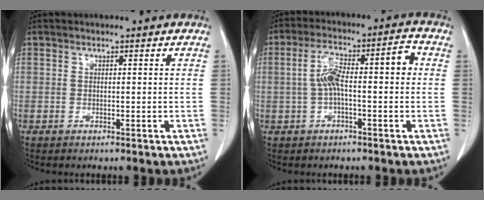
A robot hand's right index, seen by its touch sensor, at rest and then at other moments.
{"total": 8.5, "force": [0.1, 2.0, 8.2], "torque": [-0.147, 0.041, 0.003]}